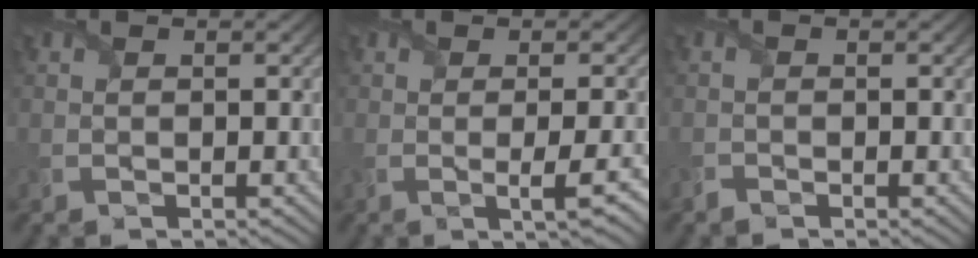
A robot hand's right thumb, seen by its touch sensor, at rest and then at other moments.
{"total": 3.7, "force": [-0.8, 0.3, 3.6], "torque": [-0.058, 0.002, -0.017]}
{"total": 1.1, "force": [-1.1, 0.2, -0.1], "torque": [0.001, 0.000, -0.025]}